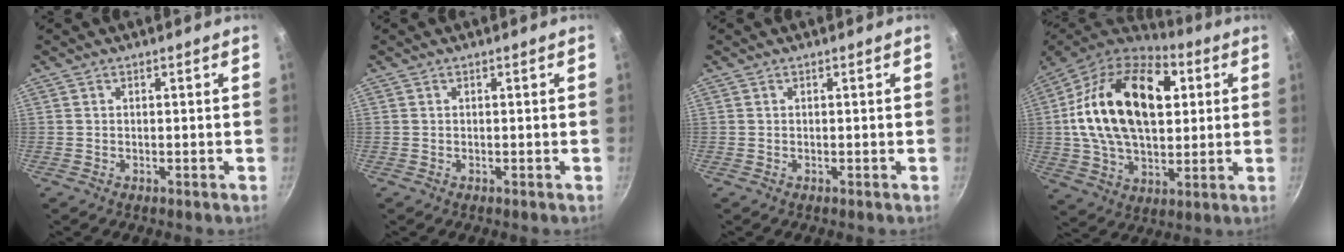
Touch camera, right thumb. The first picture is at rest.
{"total": 0.0}
{"total": 0.0}
{"total": 26.3, "force": [5.2, 16.1, 20.1], "torque": [-0.334, 0.015, 0.077]}